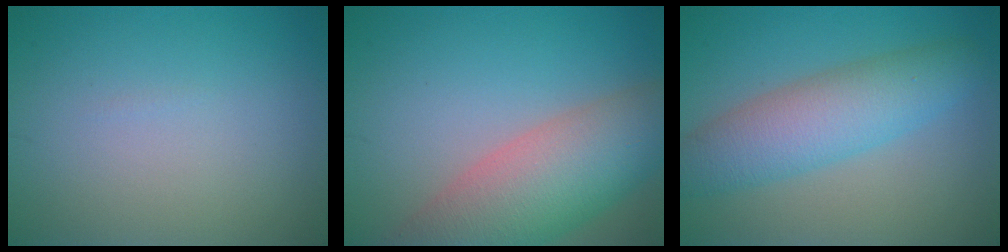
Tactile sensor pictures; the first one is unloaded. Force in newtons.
{"total": 9.1, "press": 9.0, "slide": 0.6}
{"total": 6.2, "press": 6.2, "slide": 0.1}